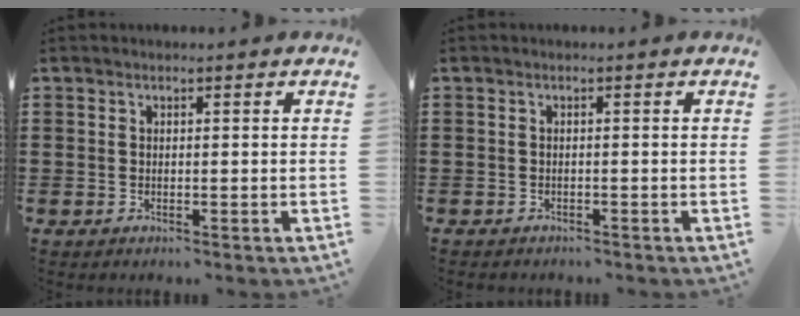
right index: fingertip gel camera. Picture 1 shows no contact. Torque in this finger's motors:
{"motor_torque": [-2.14, 0.00, -1.05, -0.21]}